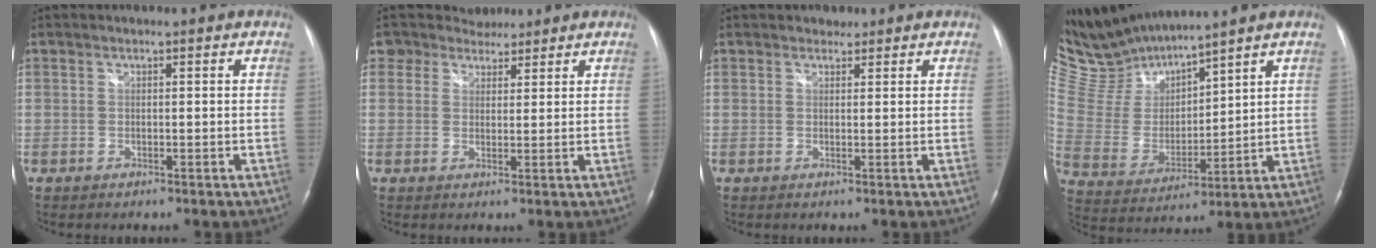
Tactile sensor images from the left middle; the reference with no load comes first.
{"total": 4.5, "force": [3.8, 2.3, 0.0], "torque": [0.000, 0.018, 0.062]}
{"total": 1.4, "force": [1.1, 0.8, 0.0], "torque": [0.001, -0.001, 0.012]}
{"total": 10.6, "force": [10.5, 0.2, 1.4], "torque": [-0.060, 0.004, 0.234]}